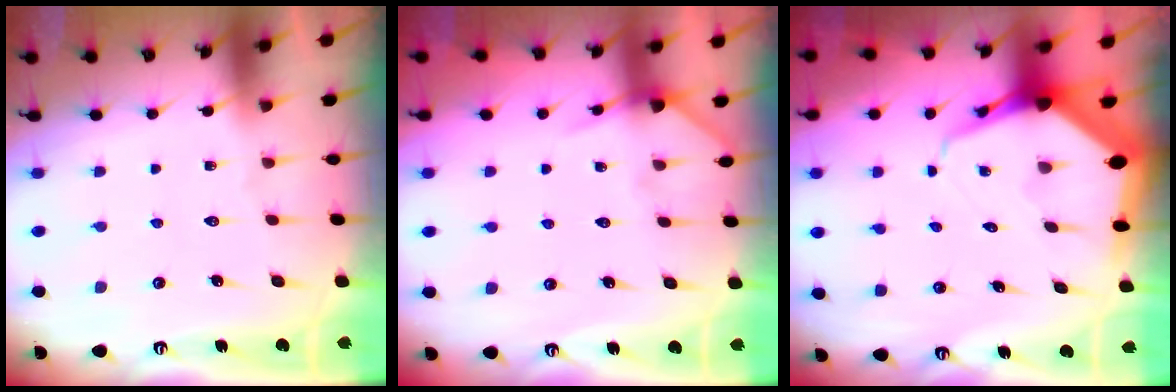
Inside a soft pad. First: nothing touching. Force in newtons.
{"total": 5.6, "press": 5.5, "slide": 0.7}
{"total": 7.2, "press": 7.2, "slide": 0.8}